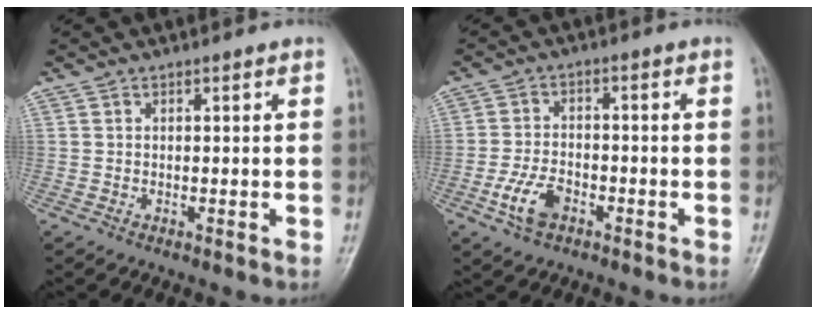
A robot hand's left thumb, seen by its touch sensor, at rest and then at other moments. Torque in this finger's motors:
{"motor_torque": [-0.53, 0.57, 0.71, 0.47, 0.07]}